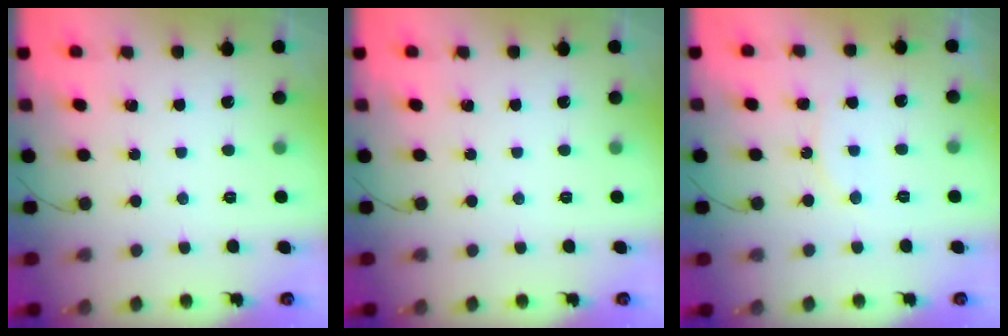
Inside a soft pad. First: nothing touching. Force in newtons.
{"total": 0.0}
{"total": 7.0, "press": 7.0, "slide": 0.6}